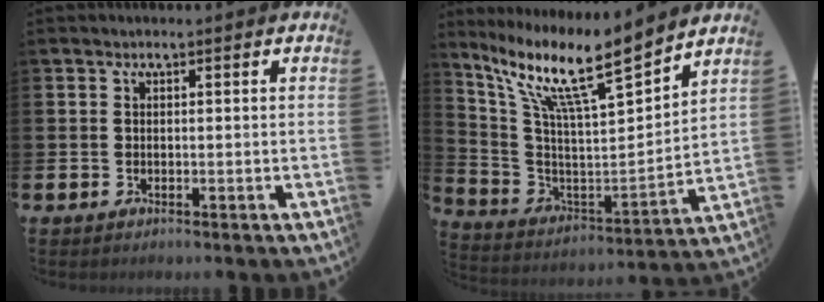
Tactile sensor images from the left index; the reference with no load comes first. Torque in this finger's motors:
{"motor_torque": [1.14, -1.00, 1.05, 0.21]}